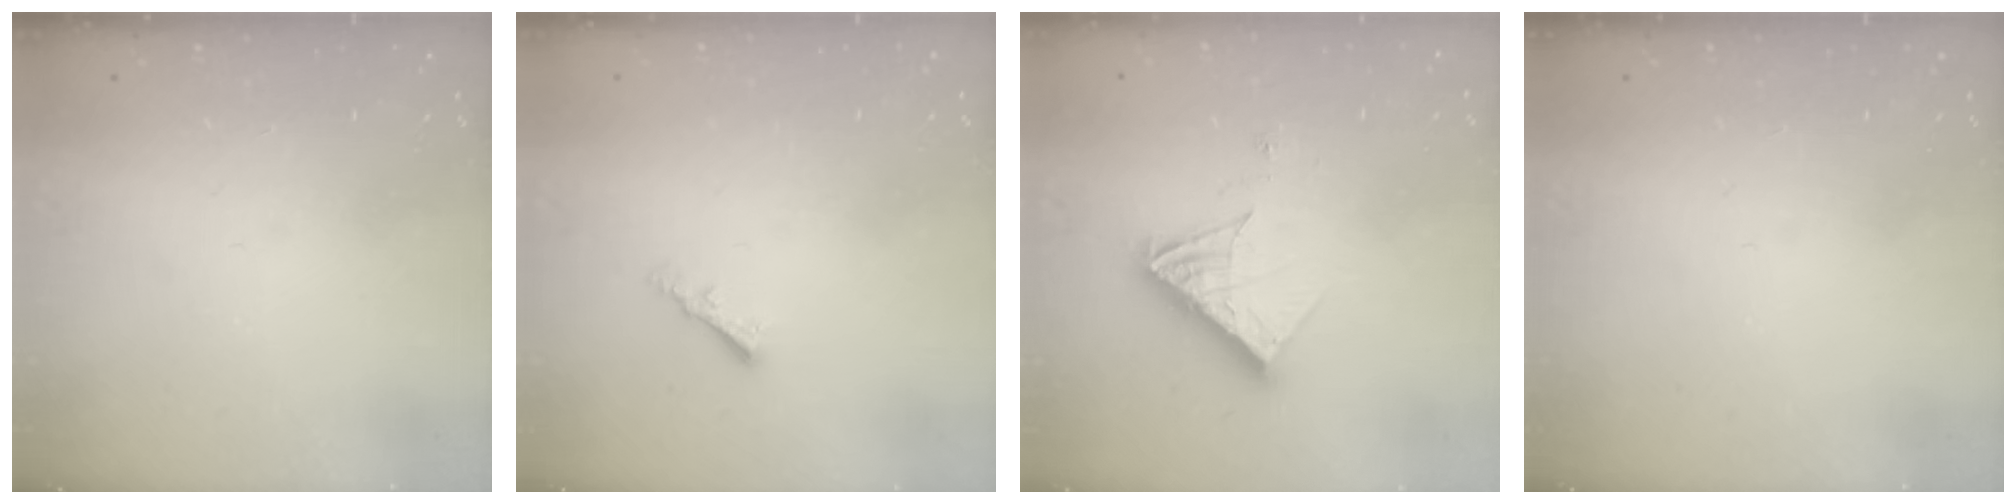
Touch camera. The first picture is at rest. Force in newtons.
{"total": 2.2, "press": 2.2, "slide": 0.4}
{"total": 11.7, "press": 11.6, "slide": 1.5}
{"total": 0.0}